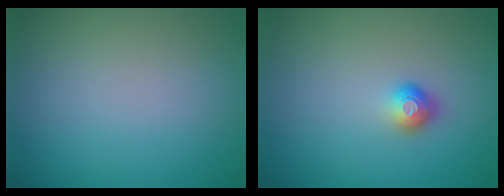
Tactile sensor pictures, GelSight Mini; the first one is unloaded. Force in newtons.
{"total": 1.7, "press": 1.3, "slide": 1.2}